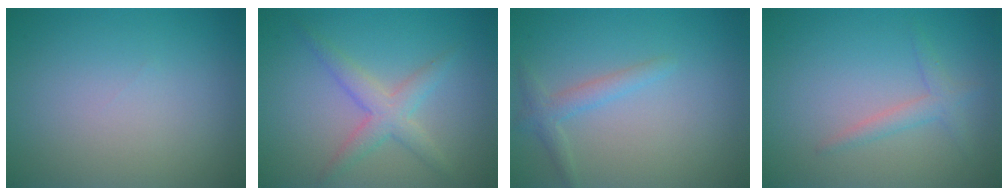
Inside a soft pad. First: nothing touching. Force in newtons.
{"total": 2.9, "press": 2.9, "slide": 0.1}
{"total": 1.8, "press": 1.8, "slide": 0.1}
{"total": 1.6, "press": 1.6, "slide": 0.0}